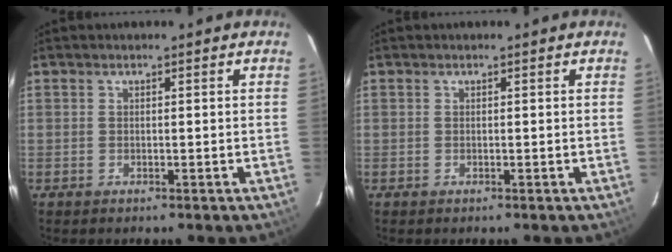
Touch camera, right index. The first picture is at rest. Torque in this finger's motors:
{"motor_torque": [0.00, 0.00, 0.00, 0.00]}